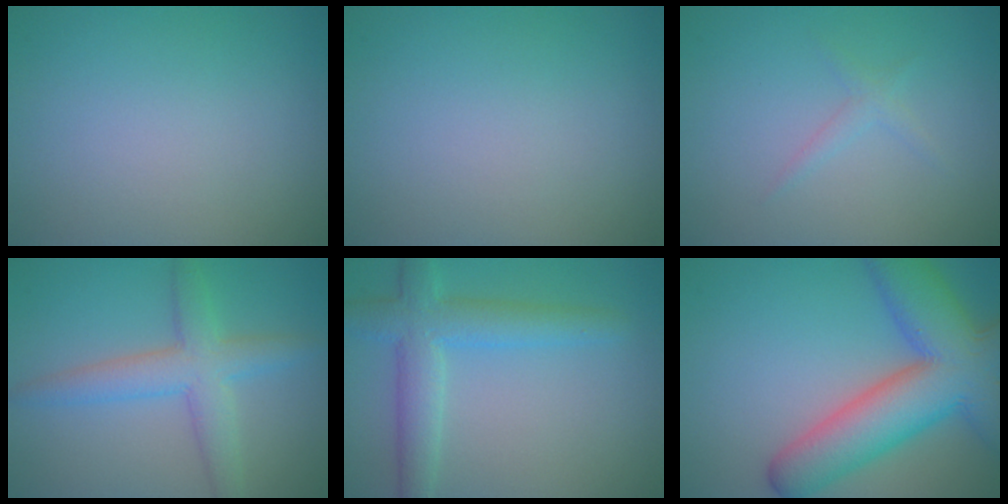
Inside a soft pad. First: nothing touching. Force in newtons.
{"total": 0.0}
{"total": 1.1, "press": 1.1, "slide": 0.0}
{"total": 4.5, "press": 4.5, "slide": 0.1}
{"total": 4.8, "press": 4.8, "slide": 0.4}
{"total": 11.2, "press": 11.2, "slide": 0.6}